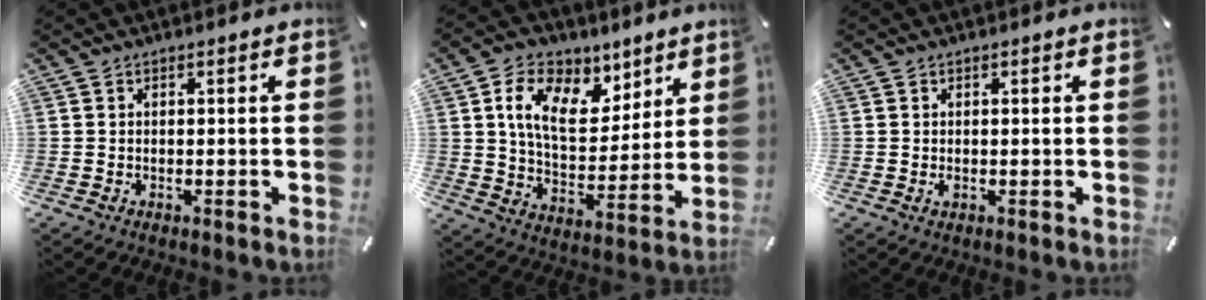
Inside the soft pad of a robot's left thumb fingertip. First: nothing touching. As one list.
[{"total": 14.3, "force": [7.2, 9.1, 8.3], "torque": [-0.143, -0.028, 0.134]}, {"total": 0.8, "force": [0.0, 0.5, 0.5], "torque": [-0.011, 0.000, -0.001]}]